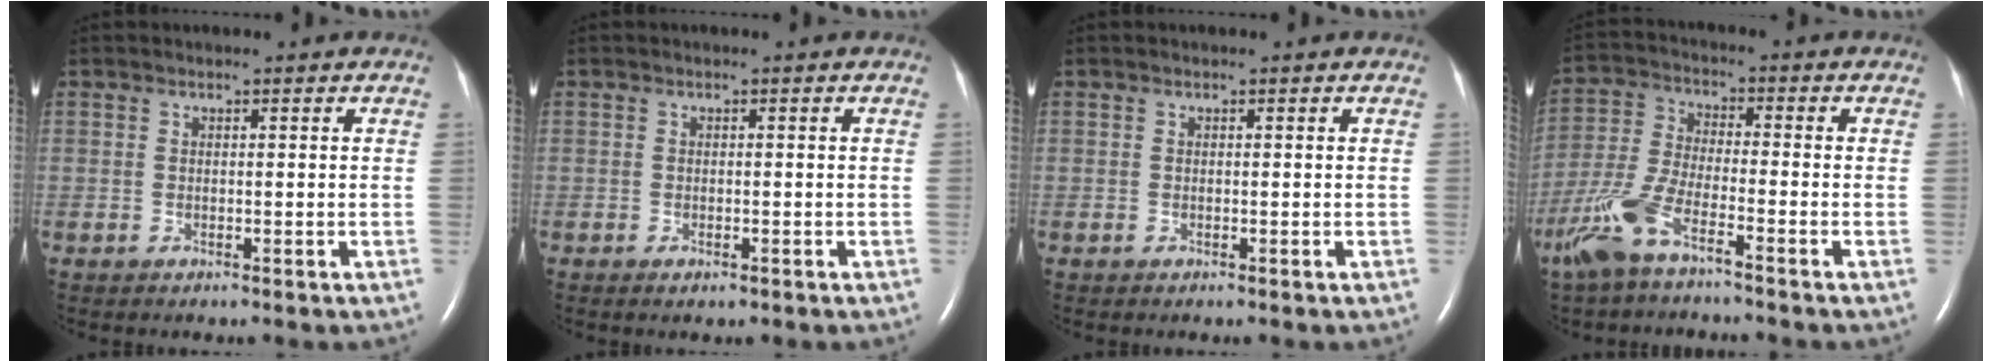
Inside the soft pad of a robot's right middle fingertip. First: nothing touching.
{"total": 1.0, "force": [-0.6, 0.4, 0.7], "torque": [-0.014, -0.002, -0.004]}
{"total": 0.0}
{"total": 8.7, "force": [-5.8, 1.2, 6.4], "torque": [-0.156, -0.012, -0.124]}